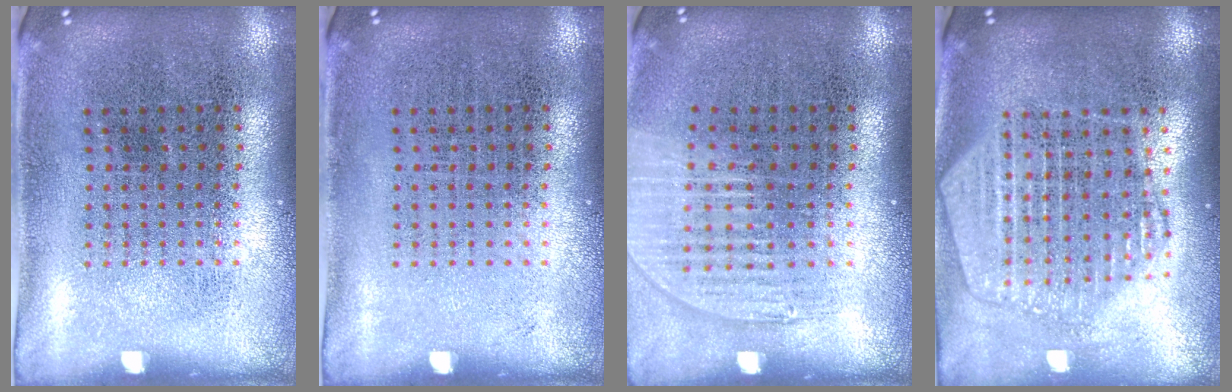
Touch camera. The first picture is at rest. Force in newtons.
{"total": 0.0}
{"total": 1.2, "press": 1.1, "slide": 0.5}
{"total": 2.2, "press": 2.0, "slide": 1.0}